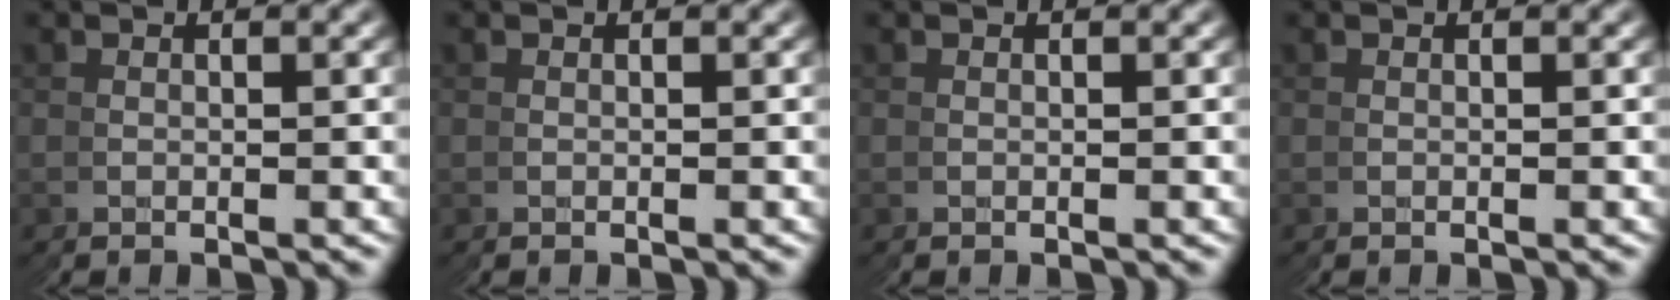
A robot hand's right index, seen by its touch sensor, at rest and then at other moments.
{"total": 0.0}
{"total": 0.0}
{"total": 0.0}